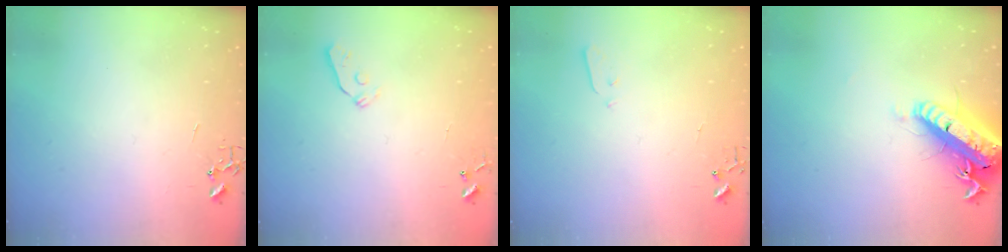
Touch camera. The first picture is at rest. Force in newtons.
{"total": 3.2, "press": 3.1, "slide": 0.6}
{"total": 3.2, "press": 3.1, "slide": 0.7}
{"total": 23.1, "press": 22.6, "slide": 5.0}